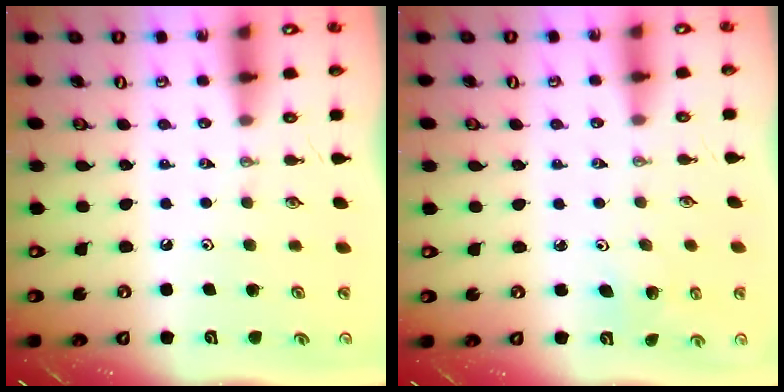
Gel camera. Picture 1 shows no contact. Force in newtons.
{"total": 3.1, "press": 3.1, "slide": 0.1}